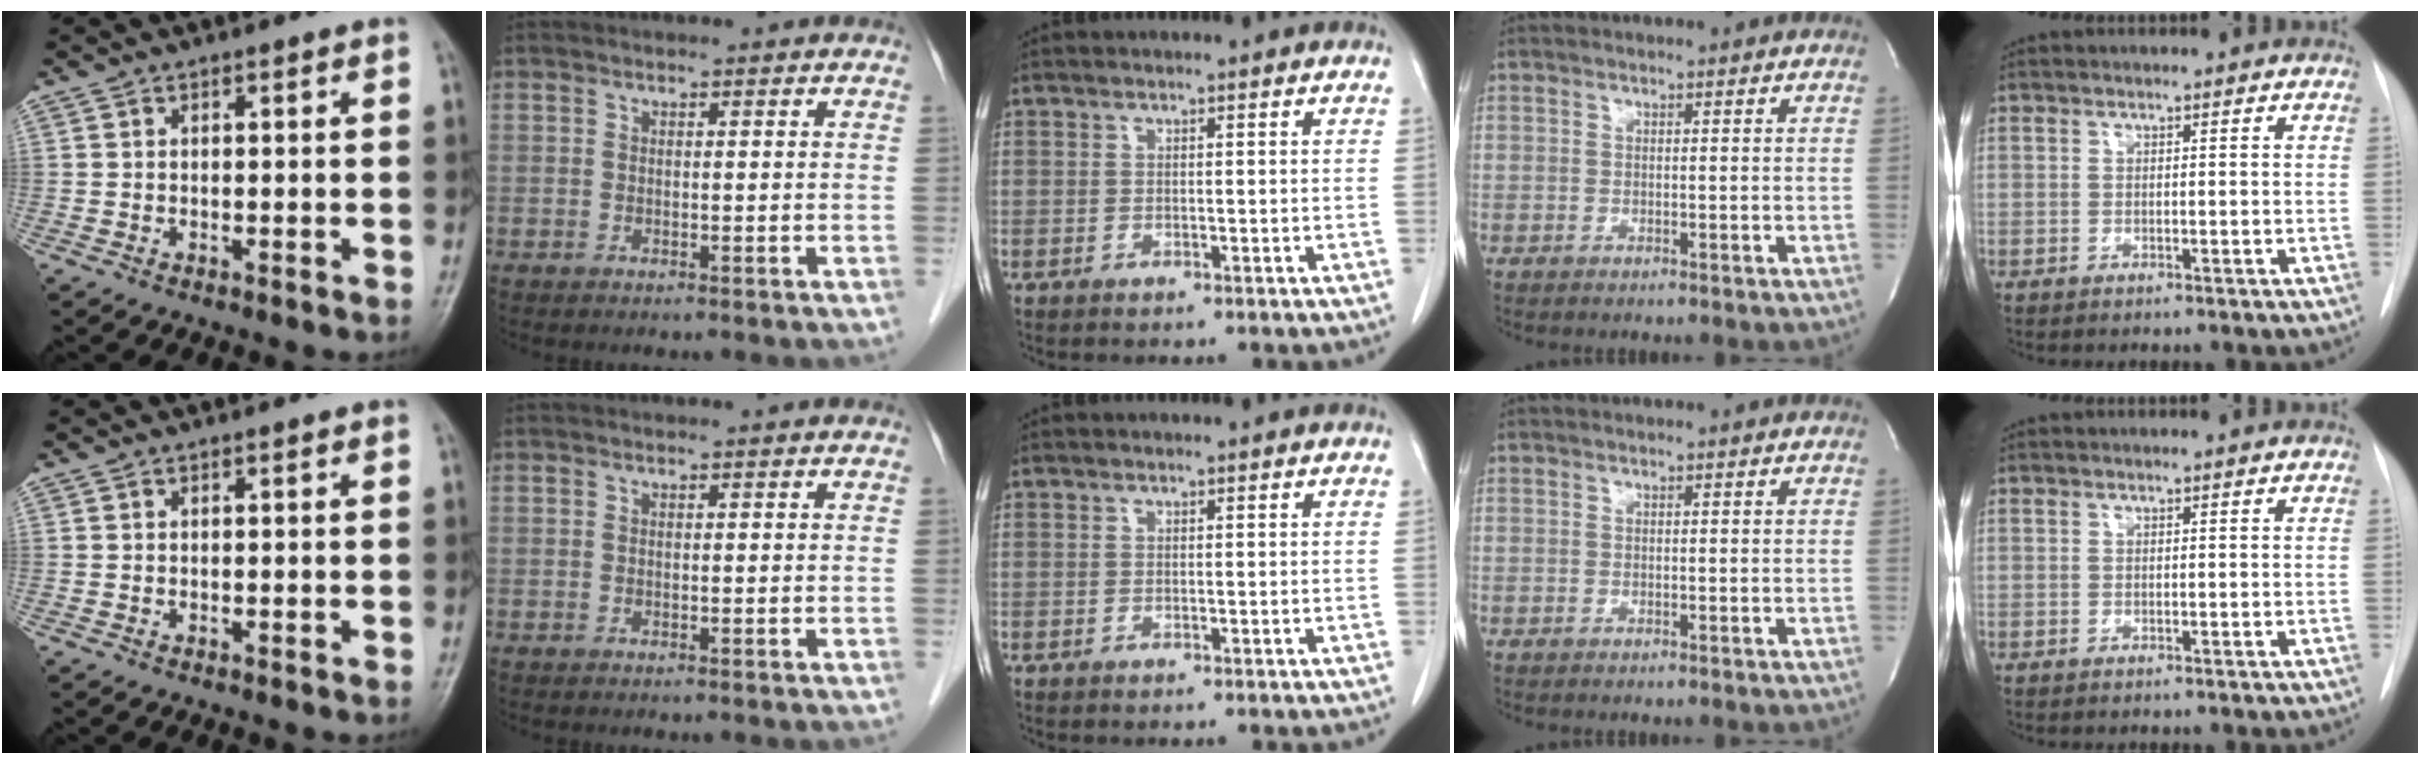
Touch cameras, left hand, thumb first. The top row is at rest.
{}